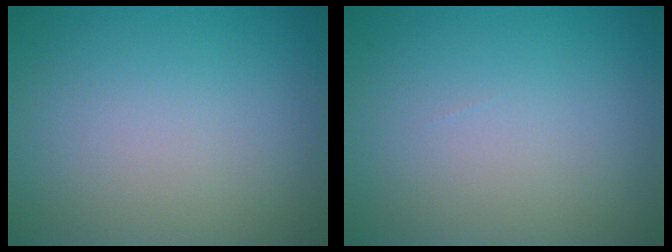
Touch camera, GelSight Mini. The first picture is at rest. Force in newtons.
{"total": 0.0}